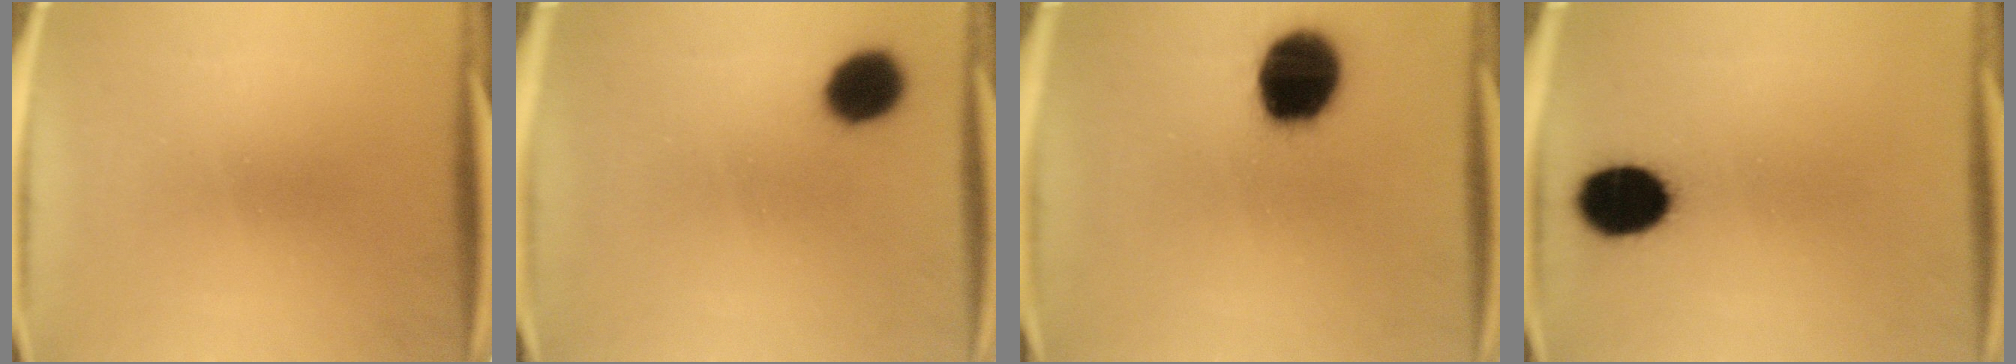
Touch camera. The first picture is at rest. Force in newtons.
{"total": 8.7}
{"total": 18.1}
{"total": 12.0}